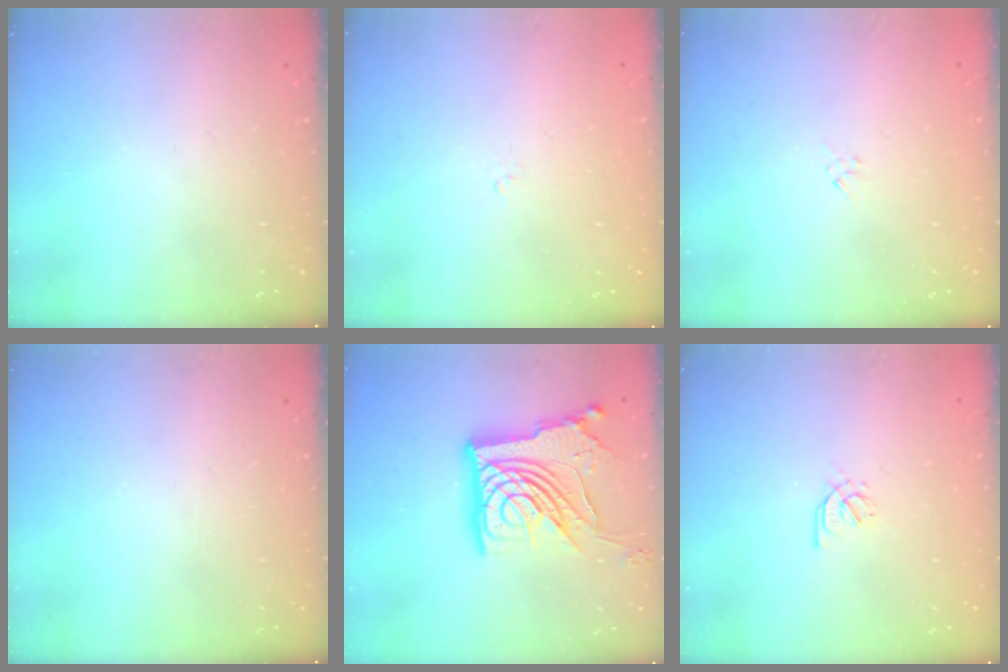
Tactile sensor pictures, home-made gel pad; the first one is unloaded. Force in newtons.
{"total": 1.2, "press": 1.2, "slide": 0.4}
{"total": 1.3, "press": 1.2, "slide": 0.5}
{"total": 0.0}
{"total": 22.5, "press": 22.4, "slide": 2.7}
{"total": 2.6, "press": 2.5, "slide": 0.7}